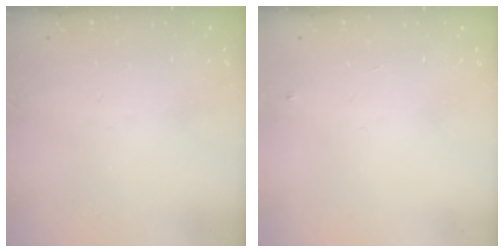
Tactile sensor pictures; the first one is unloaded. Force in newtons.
{"total": 3.0, "press": 2.9, "slide": 0.4}